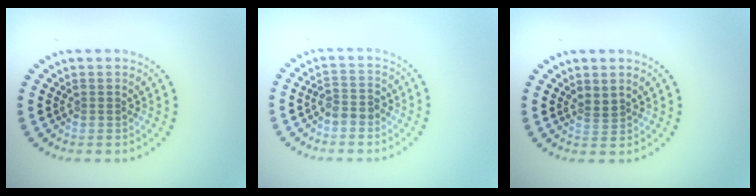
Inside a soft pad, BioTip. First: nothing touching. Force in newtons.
{"total": 1.9, "press": 1.8, "slide": 0.6}
{"total": 1.2, "press": 0.8, "slide": 0.8}